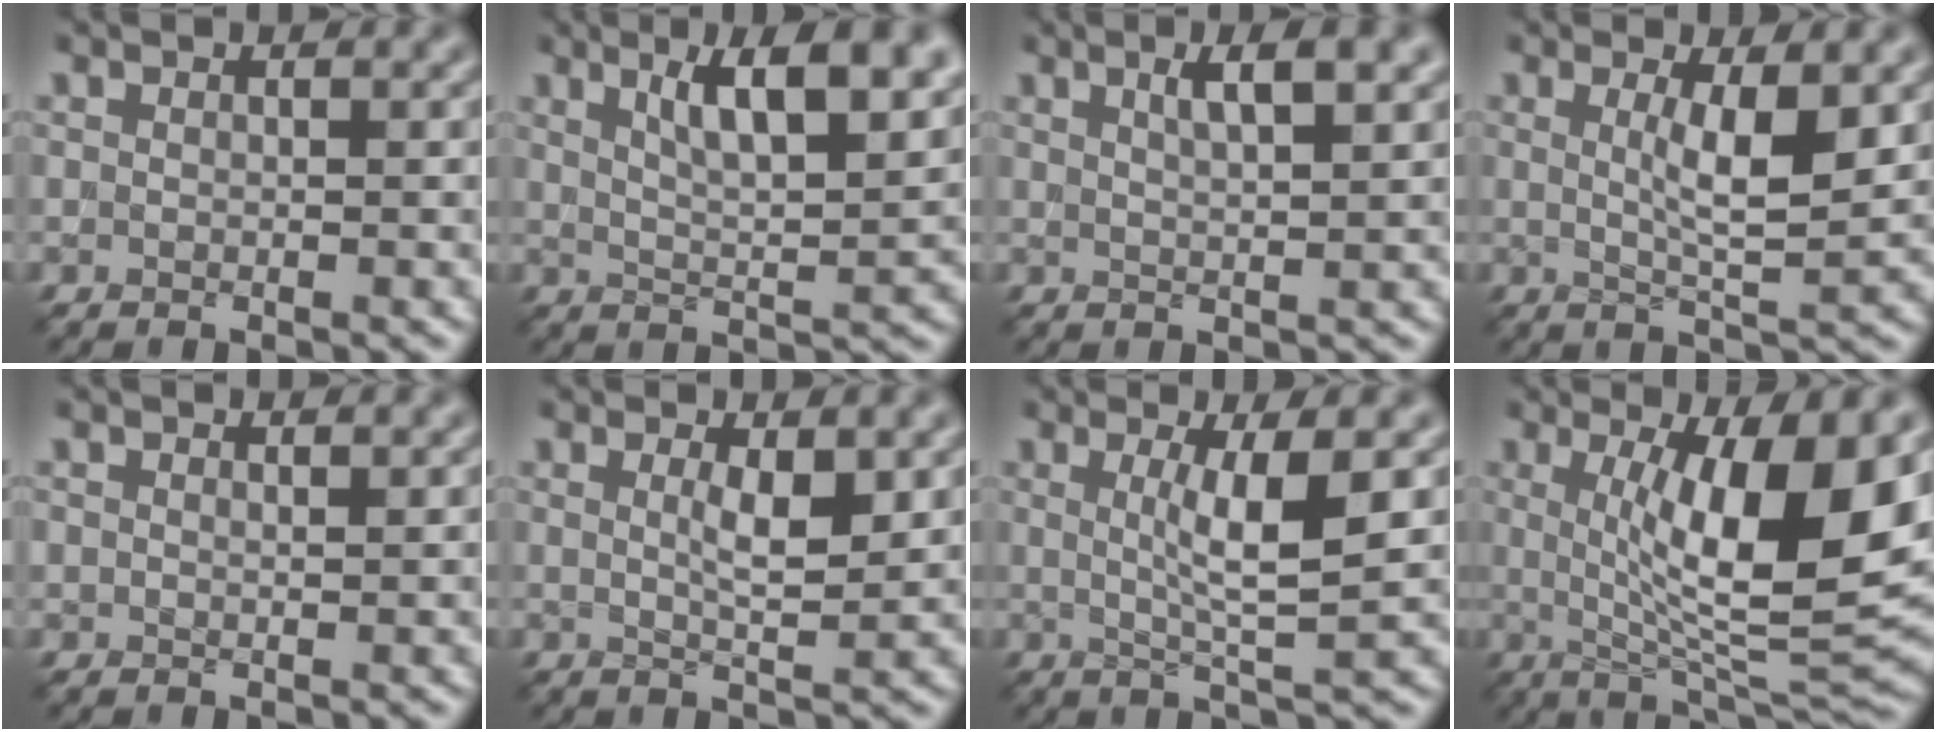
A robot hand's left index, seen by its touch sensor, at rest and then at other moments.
{"total": 8.3, "force": [3.9, 2.3, 6.9], "torque": [-0.089, 0.012, 0.059]}
{"total": 3.8, "force": [1.9, 0.9, 3.1], "torque": [-0.038, 0.006, 0.028]}
{"total": 4.1, "force": [0.8, 0.7, 3.9], "torque": [-0.067, -0.009, 0.017]}
{"total": 0.6, "force": [0.4, 0.3, 0.3], "torque": [-0.002, -0.001, 0.007]}
{"total": 2.3, "force": [0.7, 0.3, 2.1], "torque": [-0.037, -0.006, 0.015]}
{"total": 4.5, "force": [0.7, 0.6, 4.4], "torque": [-0.074, -0.006, 0.015]}
{"total": 11.4, "force": [1.5, 2.9, 11.0], "torque": [-0.164, -0.010, 0.032]}